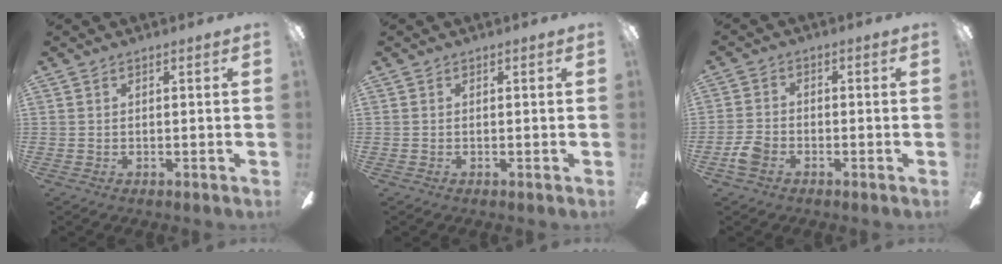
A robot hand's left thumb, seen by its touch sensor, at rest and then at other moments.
{"total": 0.0}
{"total": 4.9, "force": [-2.6, 3.3, 2.5], "torque": [-0.055, 0.013, -0.050]}